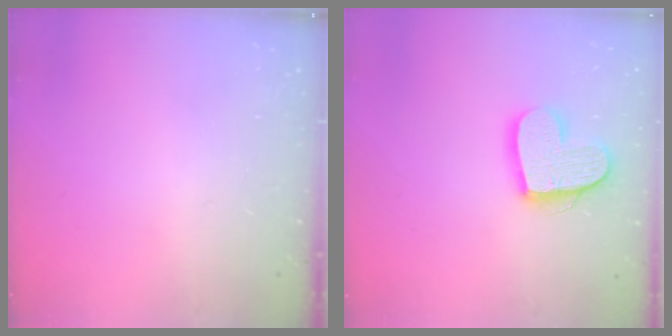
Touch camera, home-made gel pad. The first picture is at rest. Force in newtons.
{"total": 15.0, "press": 15.0, "slide": 1.1}